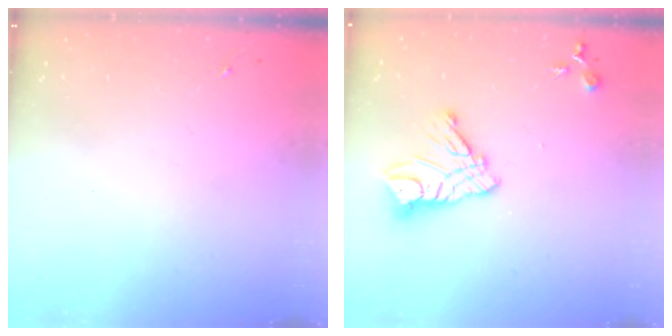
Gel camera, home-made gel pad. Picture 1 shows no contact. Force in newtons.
{"total": 12.8, "press": 12.7, "slide": 1.0}